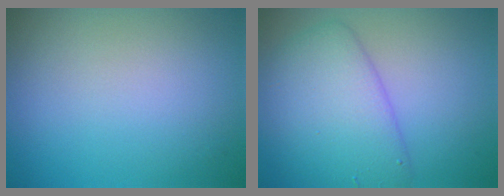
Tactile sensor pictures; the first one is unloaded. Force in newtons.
{"total": 6.1, "press": 6.1, "slide": 0.1}